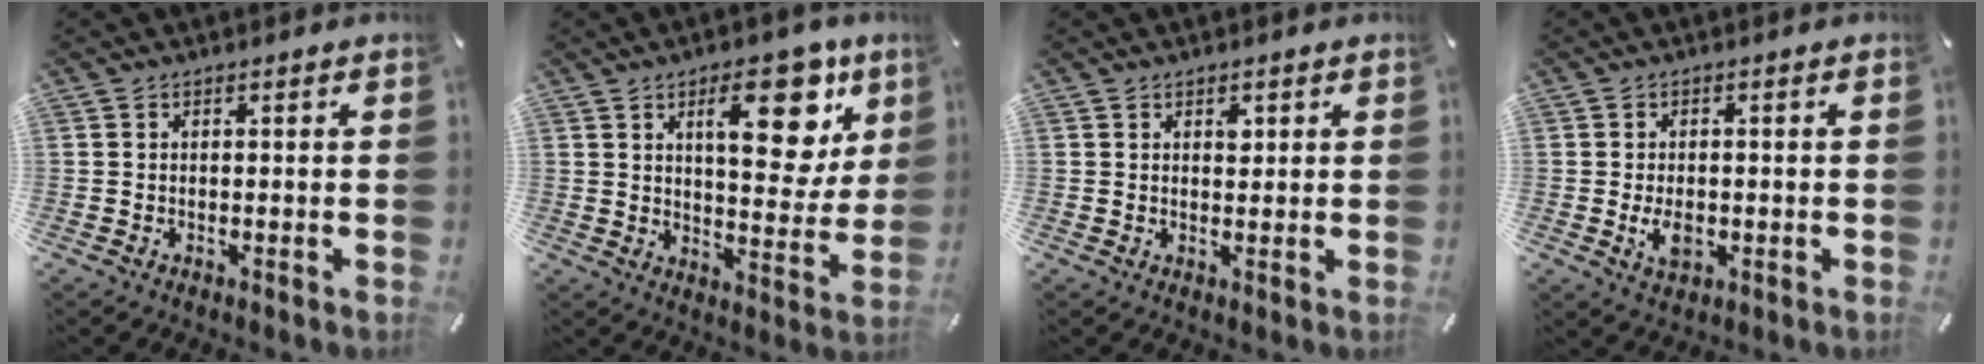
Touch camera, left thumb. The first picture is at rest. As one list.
[{"total": 17.7, "force": [8.0, 8.5, 13.3], "torque": [-0.163, -0.033, 0.126]}, {"total": 1.9, "force": [0.8, 1.3, 1.1], "torque": [0.002, -0.006, 0.009]}, {"total": 4.6, "force": [-0.9, 2.8, 3.6], "torque": [-0.083, -0.002, -0.019]}]